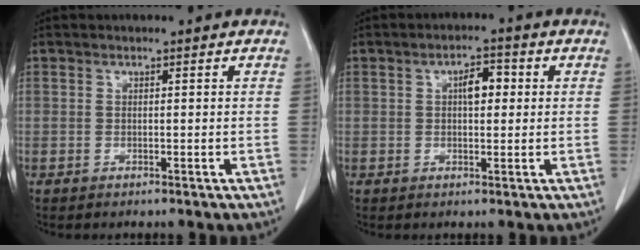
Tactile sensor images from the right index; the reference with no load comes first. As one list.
[{"total": 3.9, "force": [0.8, 1.7, 3.4], "torque": [-0.053, 0.011, 0.010]}]